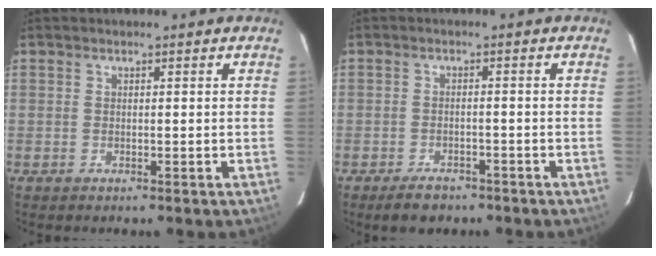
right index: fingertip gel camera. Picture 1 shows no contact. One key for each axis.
{"total": 4.0, "fx": -3.0, "fy": 2.0, "fz": 1.6, "tx": -0.031, "ty": 0.000, "tz": -0.042}